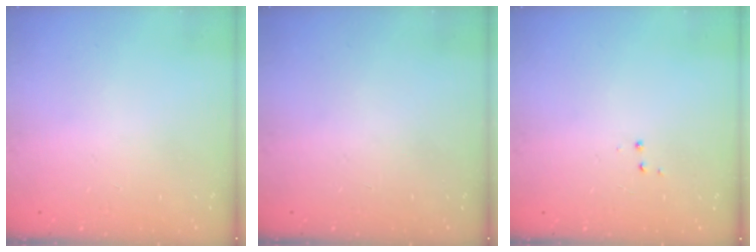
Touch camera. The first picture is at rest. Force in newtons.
{"total": 0.0}
{"total": 2.9, "press": 2.8, "slide": 0.4}